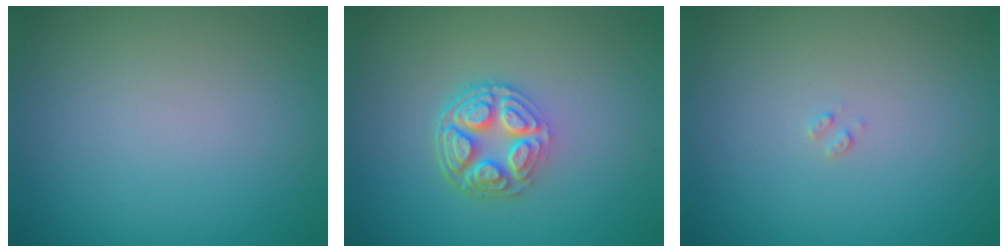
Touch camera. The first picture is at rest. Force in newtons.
{"total": 4.9, "press": 3.6, "slide": 3.3}
{"total": 0.6, "press": 0.6, "slide": 0.2}